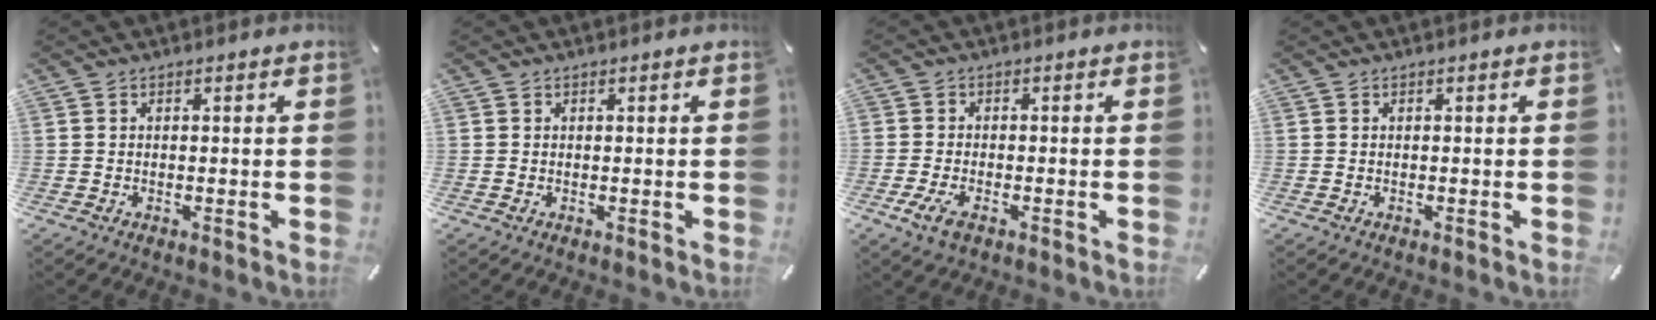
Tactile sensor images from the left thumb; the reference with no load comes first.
{"total": 0.0}
{"total": 3.9, "force": [-2.0, 2.2, 2.6], "torque": [-0.068, 0.000, -0.041]}
{"total": 0.0}